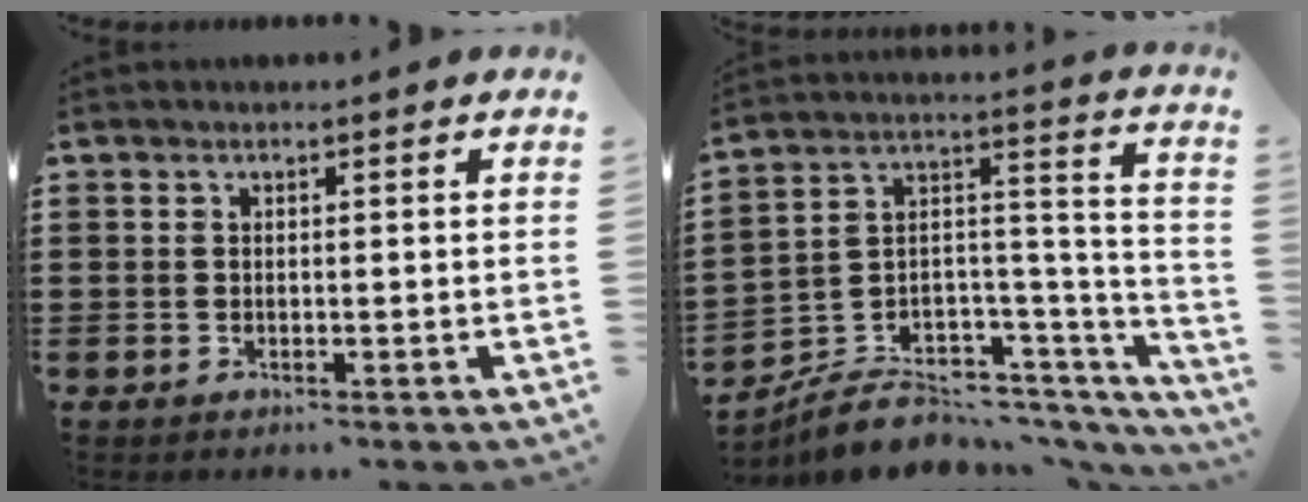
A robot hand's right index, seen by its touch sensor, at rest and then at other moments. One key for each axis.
{"total": 6.1, "fx": -4.6, "fy": 3.6, "fz": 1.6, "tx": -0.033, "ty": 0.001, "tz": -0.083}